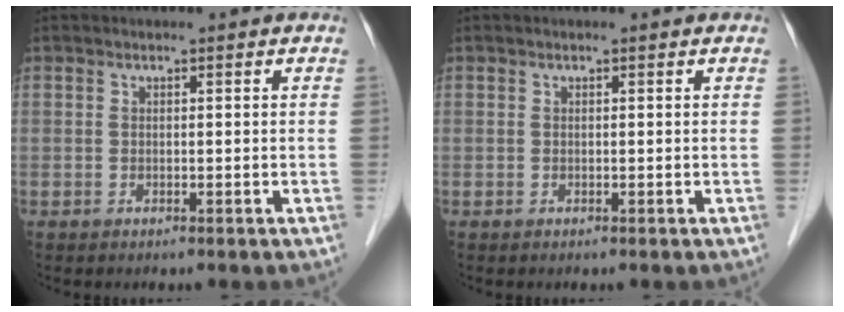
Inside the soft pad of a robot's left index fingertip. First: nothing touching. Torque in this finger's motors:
{"motor_torque": [-0.08, 0.08, 0.00, 0.00]}